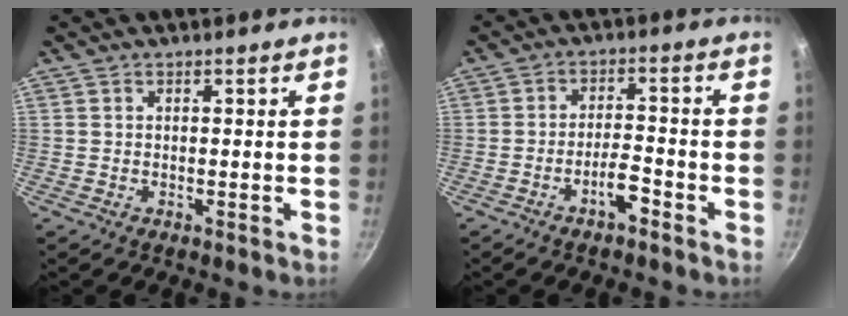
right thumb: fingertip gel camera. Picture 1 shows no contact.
{"total": 4.8, "force": [-3.0, 1.4, 3.4], "torque": [-0.053, 0.032, -0.050]}